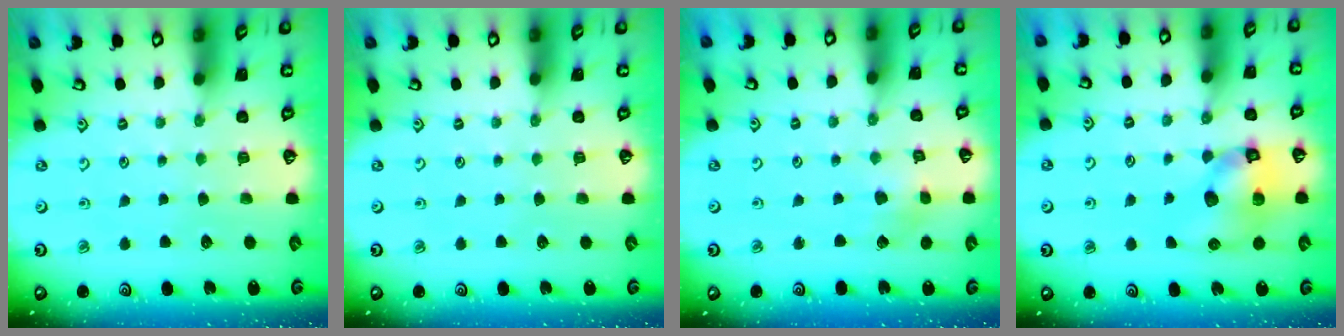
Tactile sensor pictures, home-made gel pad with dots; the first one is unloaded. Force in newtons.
{"total": 0.0}
{"total": 3.1, "press": 3.0, "slide": 0.7}
{"total": 11.1, "press": 11.0, "slide": 1.8}